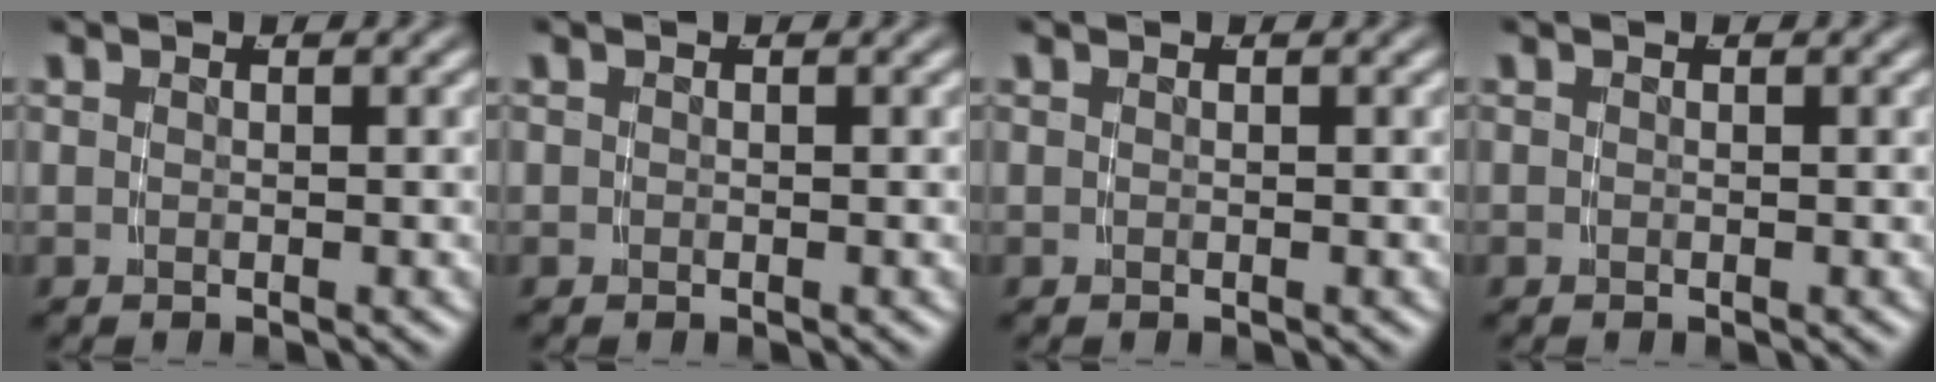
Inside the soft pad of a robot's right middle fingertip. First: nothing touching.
{"total": 0.0}
{"total": 0.0}
{"total": 0.0}